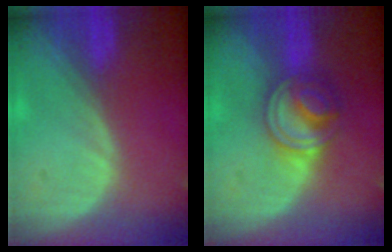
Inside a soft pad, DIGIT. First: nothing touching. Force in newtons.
{"total": 6.0, "press": 6.0, "slide": 0.5}